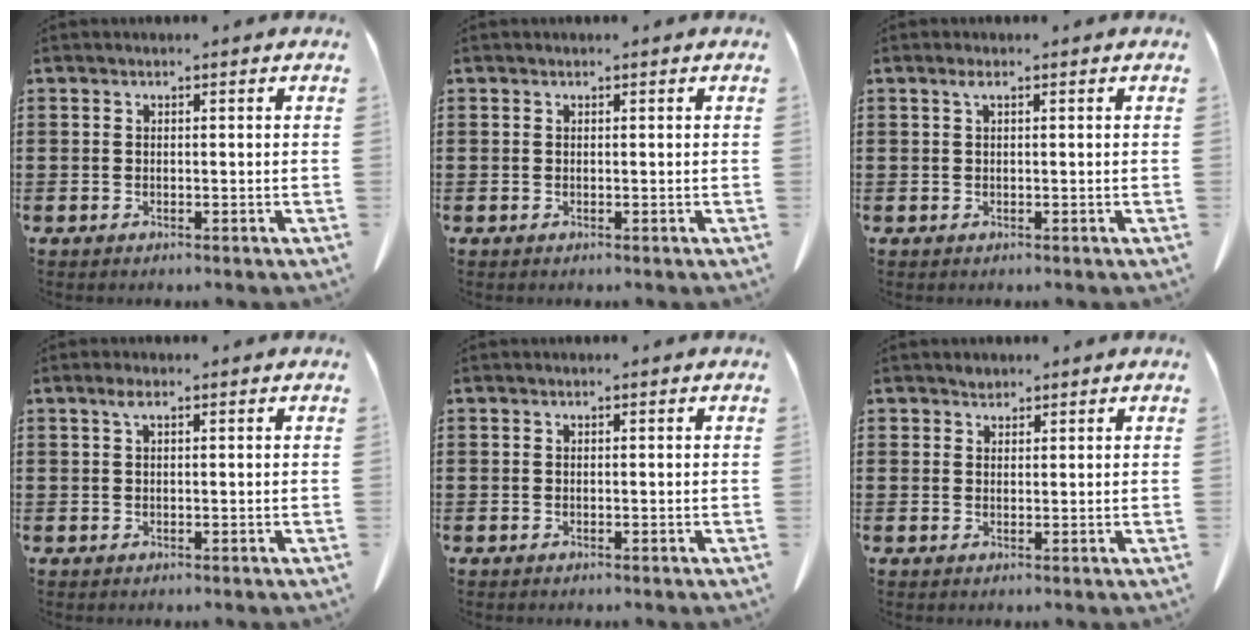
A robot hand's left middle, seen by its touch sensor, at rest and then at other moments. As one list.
[{"total": 0.0}, {"total": 1.1, "force": [0.4, 0.2, 1.0], "torque": [-0.023, 0.004, 0.007]}, {"total": 1.5, "force": [0.6, 0.5, 1.3], "torque": [-0.029, 0.006, 0.009]}, {"total": 0.0}, {"total": 1.3, "force": [1.1, 0.6, 0.0], "torque": [-0.004, 0.002, 0.023]}]